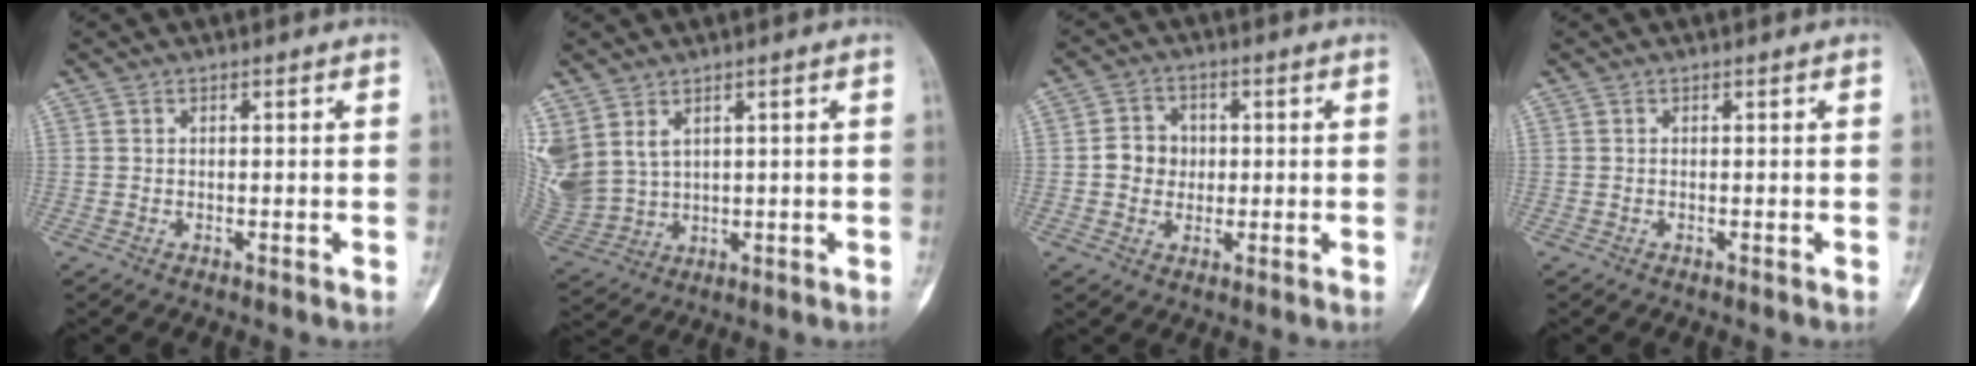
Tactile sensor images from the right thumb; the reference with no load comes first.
{"total": 11.5, "force": [4.8, 8.1, 6.7], "torque": [-0.174, -0.006, 0.120]}
{"total": 5.7, "force": [0.1, 5.1, 2.5], "torque": [-0.016, 0.008, -0.005]}
{"total": 0.0}